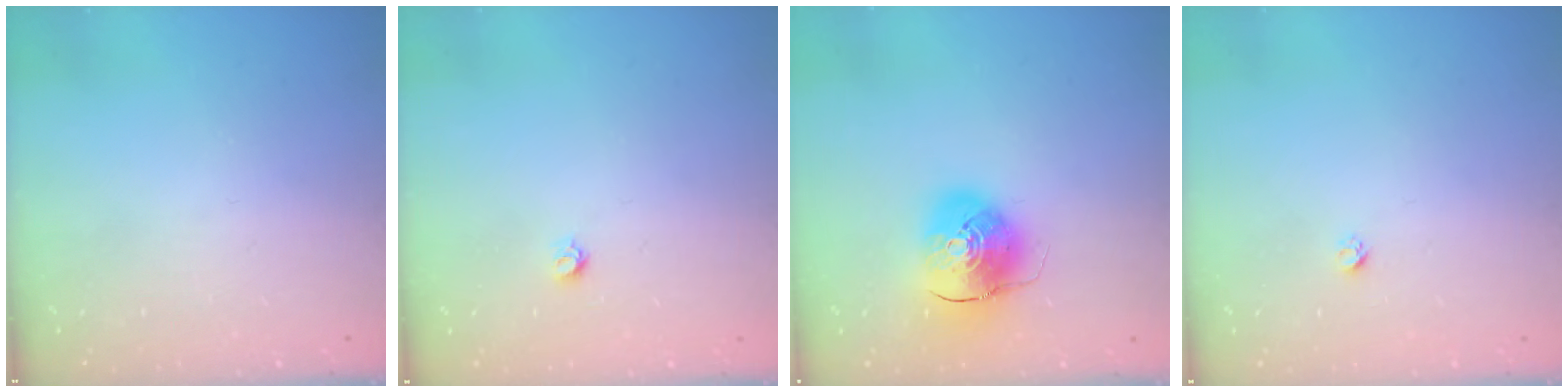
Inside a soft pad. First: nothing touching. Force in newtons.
{"total": 3.5, "press": 3.4, "slide": 0.4}
{"total": 10.4, "press": 10.2, "slide": 1.7}
{"total": 1.9, "press": 1.9, "slide": 0.1}